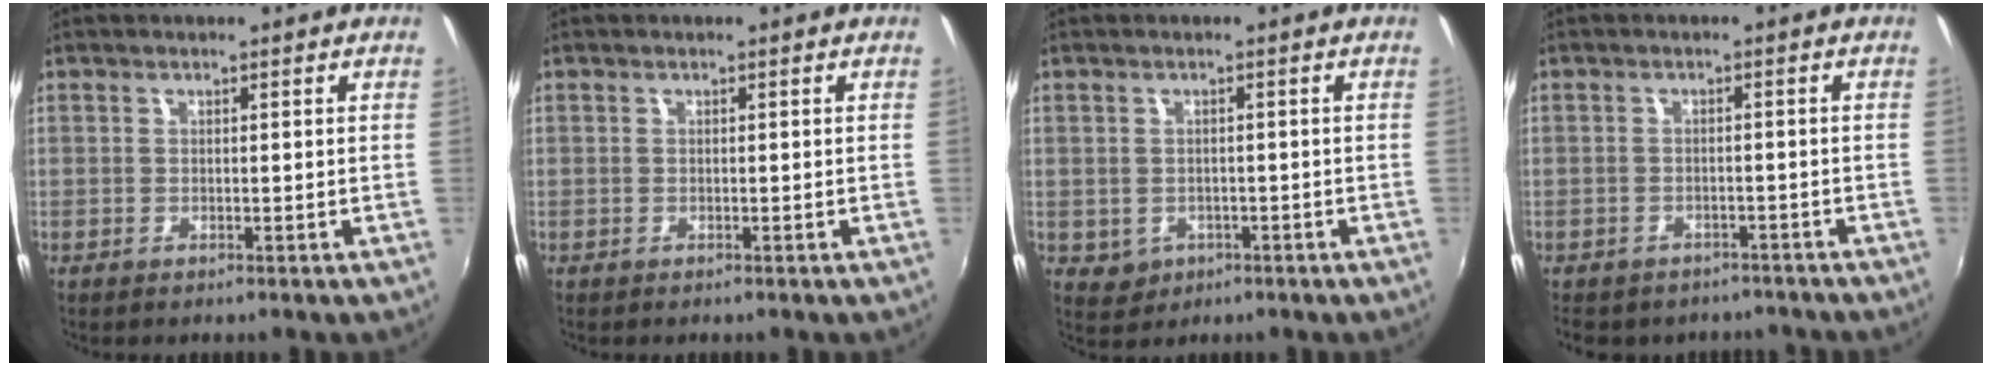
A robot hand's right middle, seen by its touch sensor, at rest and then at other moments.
{"total": 0.0}
{"total": 3.4, "force": [-0.9, 3.1, 1.2], "torque": [-0.029, -0.001, -0.004]}
{"total": 7.9, "force": [-6.4, 3.9, 2.5], "torque": [-0.060, -0.011, -0.083]}